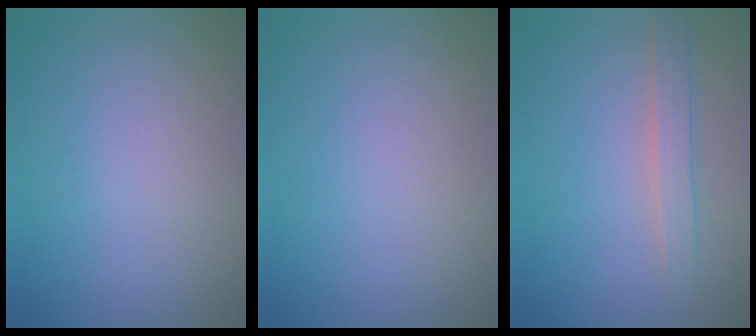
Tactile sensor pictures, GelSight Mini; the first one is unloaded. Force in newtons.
{"total": 0.0}
{"total": 2.1, "press": 2.1, "slide": 0.1}